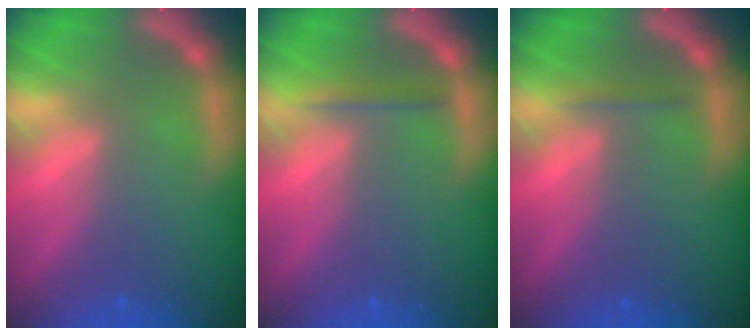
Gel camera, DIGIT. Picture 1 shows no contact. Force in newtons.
{"total": 1.4}
{"total": 0.9}